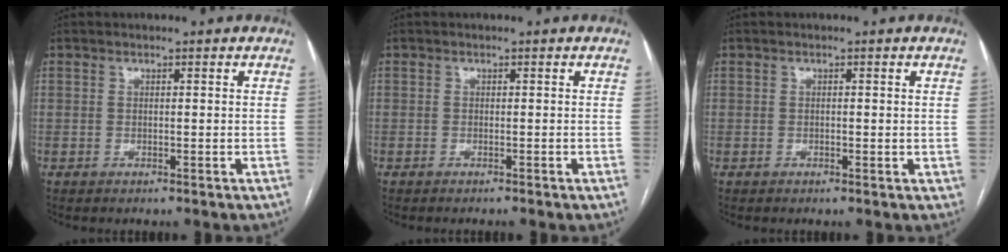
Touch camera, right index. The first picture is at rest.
{"total": 0.8, "force": [-0.7, -0.4, 0.0], "torque": [0.001, 0.001, -0.014]}
{"total": 1.0, "force": [0.0, 0.5, 0.8], "torque": [-0.013, 0.000, -0.001]}